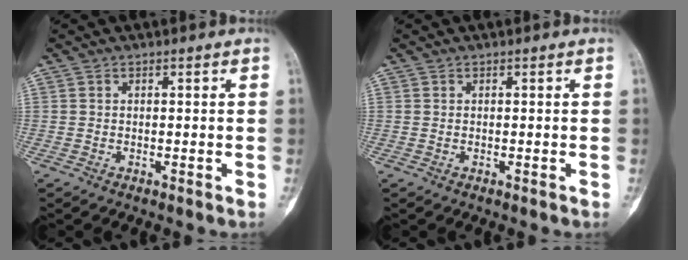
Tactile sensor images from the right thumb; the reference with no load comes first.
{"total": 0.0}